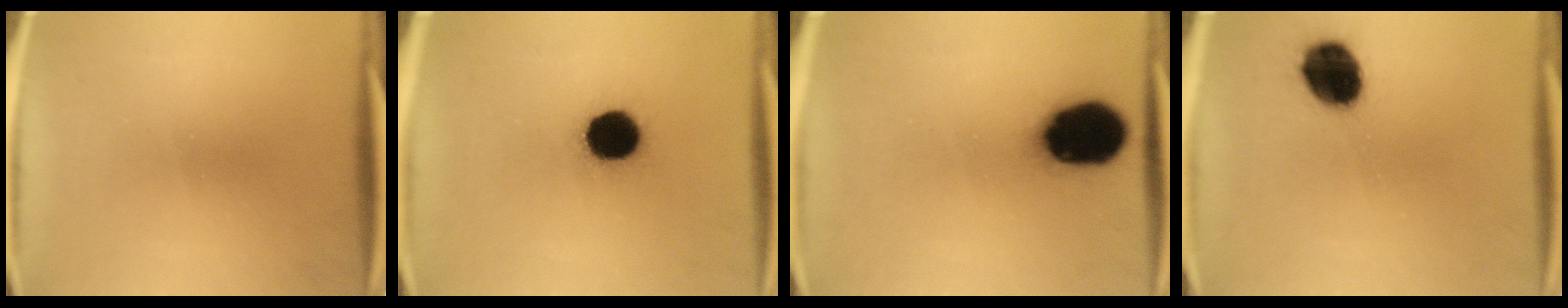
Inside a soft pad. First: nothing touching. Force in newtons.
{"total": 12.4}
{"total": 18.9}
{"total": 12.9}